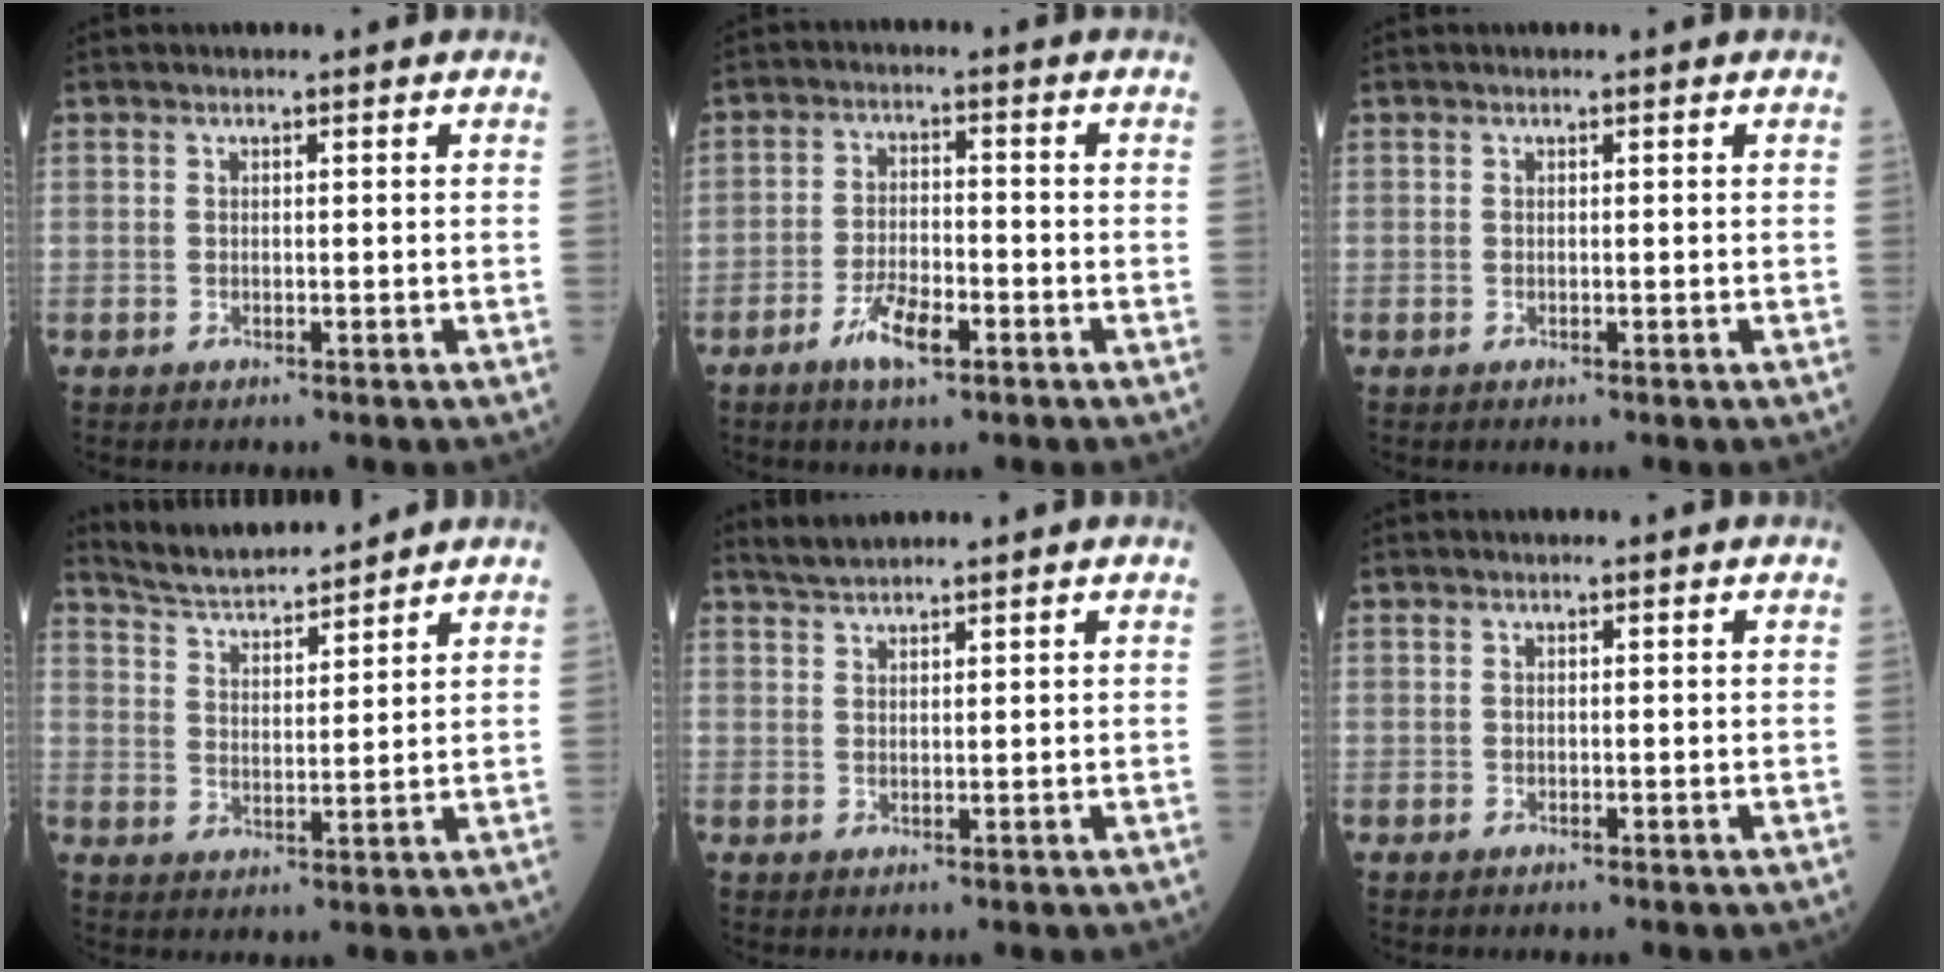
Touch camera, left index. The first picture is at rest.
{"total": 5.7, "force": [-3.2, 1.7, 4.3], "torque": [-0.088, -0.001, -0.058]}
{"total": 0.0}
{"total": 8.7, "force": [8.4, 0.6, 2.1], "torque": [-0.053, 0.018, 0.155]}
{"total": 2.7, "force": [2.6, -0.2, 0.6], "torque": [-0.017, 0.015, 0.055]}
{"total": 0.0}